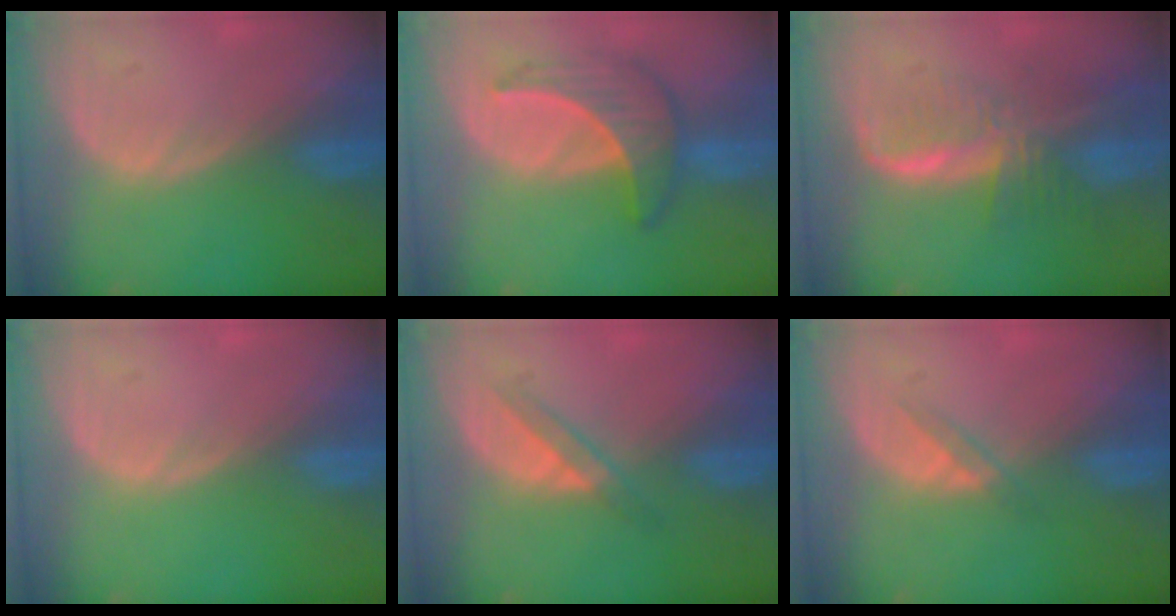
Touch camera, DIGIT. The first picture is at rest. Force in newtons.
{"total": 6.5, "press": 6.4, "slide": 1.0}
{"total": 8.1, "press": 6.9, "slide": 4.2}
{"total": 0.0}
{"total": 2.9, "press": 2.8, "slide": 1.0}
{"total": 1.9, "press": 1.7, "slide": 1.0}